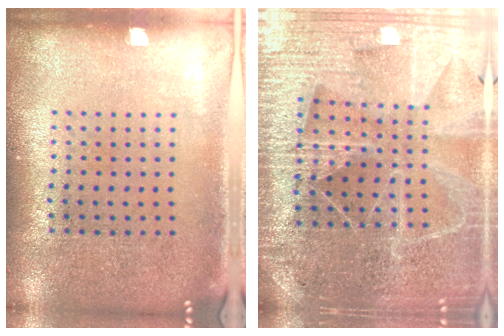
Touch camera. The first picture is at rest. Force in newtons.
{"total": 5.0, "press": 4.6, "slide": 2.1}